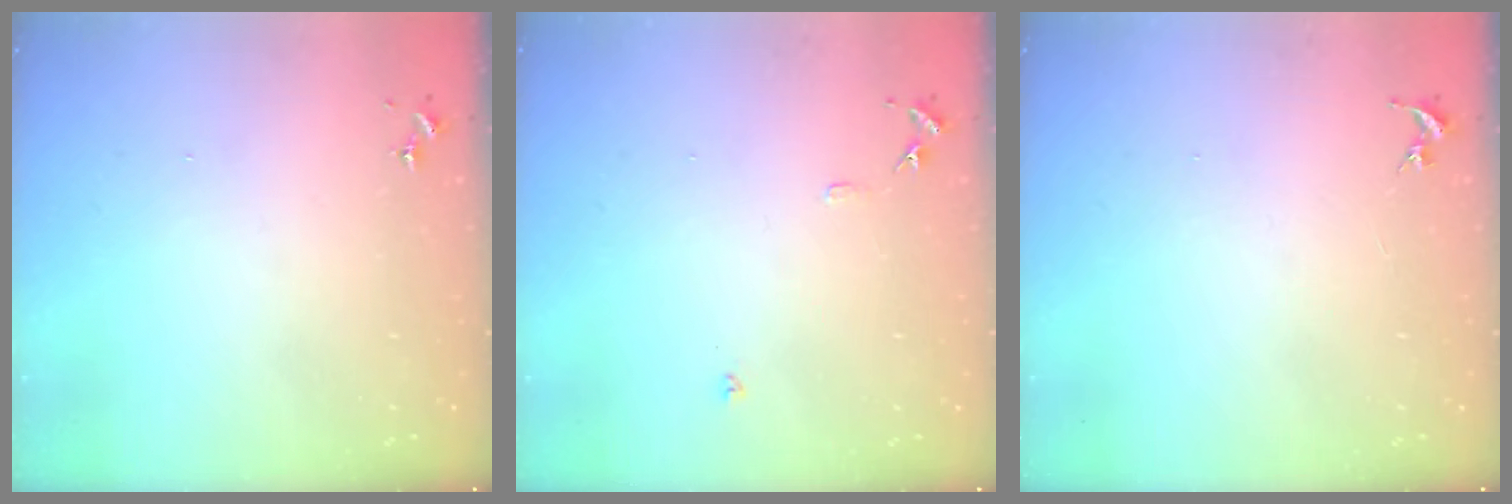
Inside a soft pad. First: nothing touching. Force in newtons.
{"total": 6.3, "press": 6.3, "slide": 0.6}
{"total": 0.0}